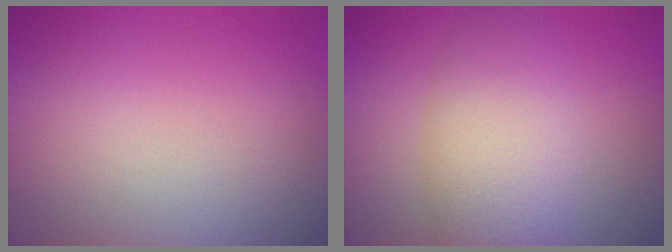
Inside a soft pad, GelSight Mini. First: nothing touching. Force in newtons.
{"total": 7.1, "press": 7.1, "slide": 0.1}